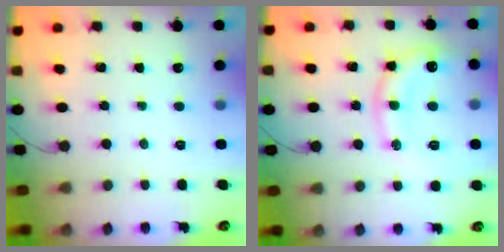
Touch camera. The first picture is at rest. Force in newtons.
{"total": 13.7, "press": 13.7, "slide": 1.0}